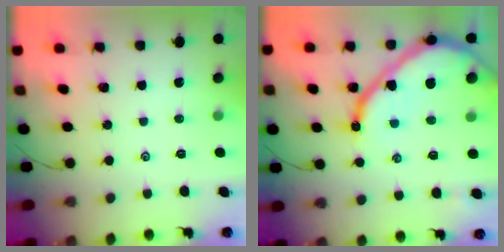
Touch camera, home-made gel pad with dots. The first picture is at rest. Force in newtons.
{"total": 16.6, "press": 16.6, "slide": 1.3}